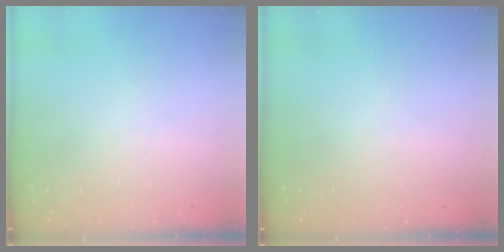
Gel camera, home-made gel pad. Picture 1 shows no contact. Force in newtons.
{"total": 0.0}